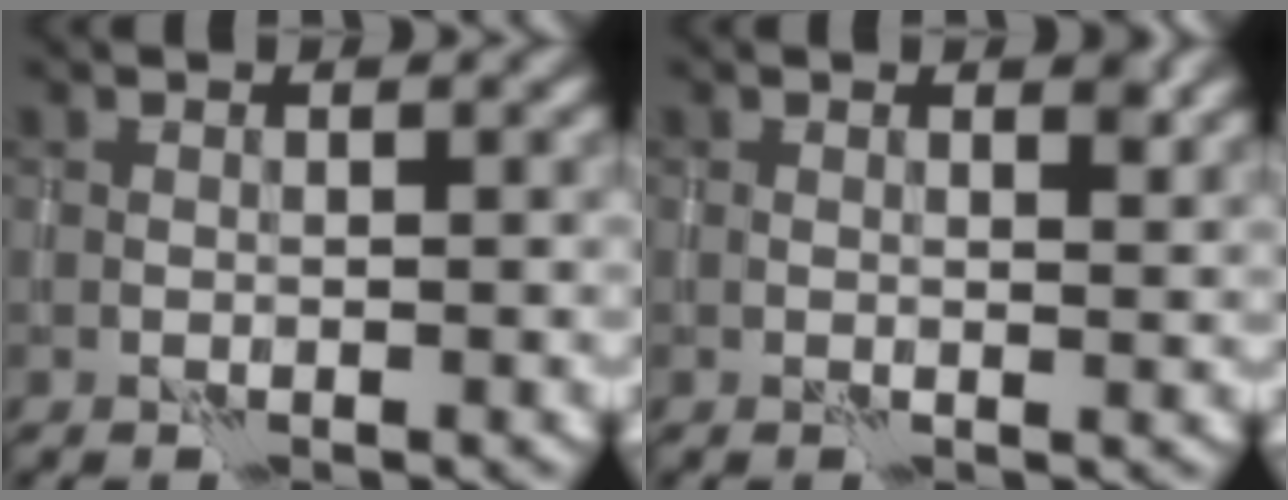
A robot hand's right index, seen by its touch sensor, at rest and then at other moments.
{"total": 1.5, "force": [1.0, 0.4, 1.0], "torque": [-0.012, -0.004, 0.015]}